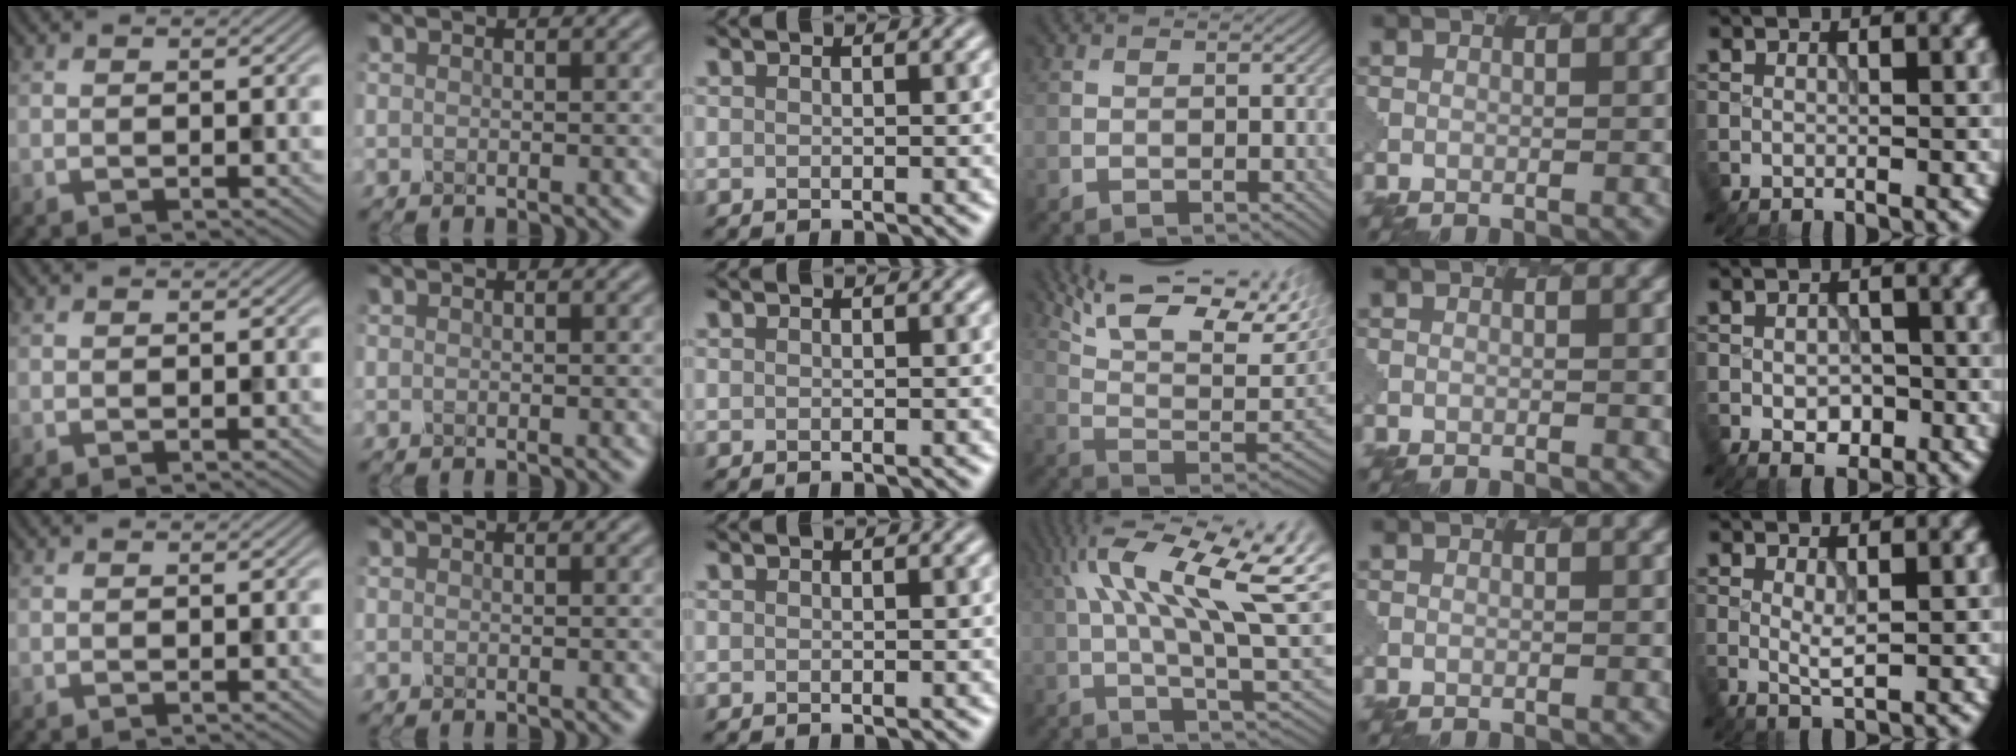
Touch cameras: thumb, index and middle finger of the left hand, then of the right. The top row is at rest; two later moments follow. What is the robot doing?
{"motion": "dispense", "object": "oil cruet"}